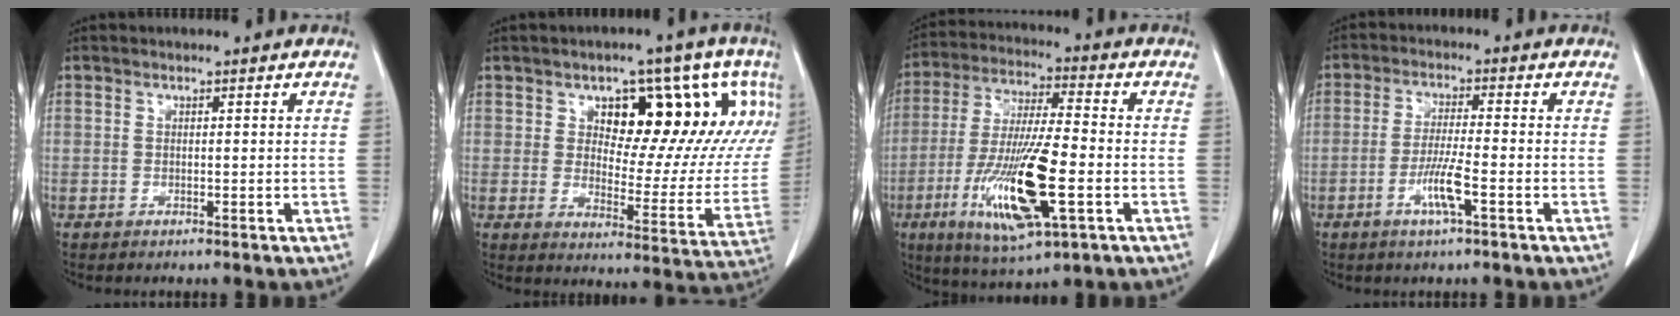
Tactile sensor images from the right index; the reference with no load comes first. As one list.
[{"total": 20.2, "force": [8.7, 9.5, 15.6], "torque": [-0.192, 0.024, 0.127]}, {"total": 16.9, "force": [-5.3, 2.8, 15.9], "torque": [-0.318, -0.023, -0.090]}, {"total": 5.7, "force": [-2.3, 0.1, 5.1], "torque": [-0.100, -0.007, -0.046]}]